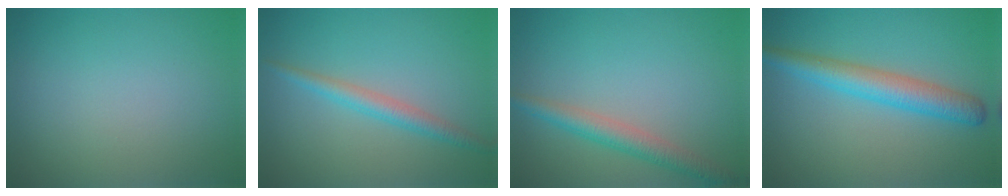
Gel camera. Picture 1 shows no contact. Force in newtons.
{"total": 2.3, "press": 2.3, "slide": 0.1}
{"total": 2.9, "press": 2.9, "slide": 0.1}
{"total": 4.2, "press": 4.2, "slide": 0.1}